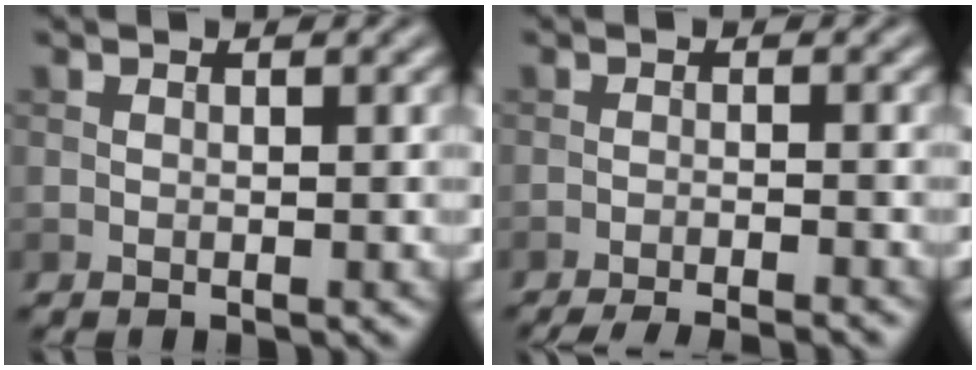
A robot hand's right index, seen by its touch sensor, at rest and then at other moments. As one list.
[{"total": 5.8, "force": [-5.1, 0.9, 2.5], "torque": [-0.034, -0.008, -0.077]}]